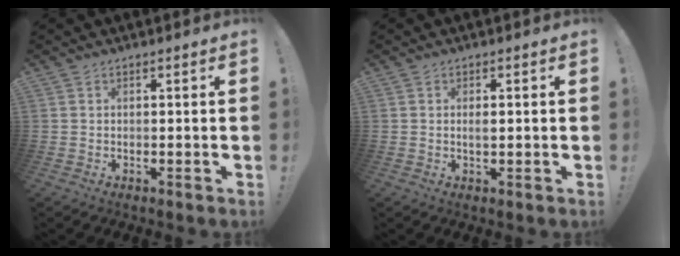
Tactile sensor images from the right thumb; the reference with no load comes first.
{"total": 1.6, "force": [0.0, 0.7, 1.5], "torque": [-0.026, 0.000, 0.000]}